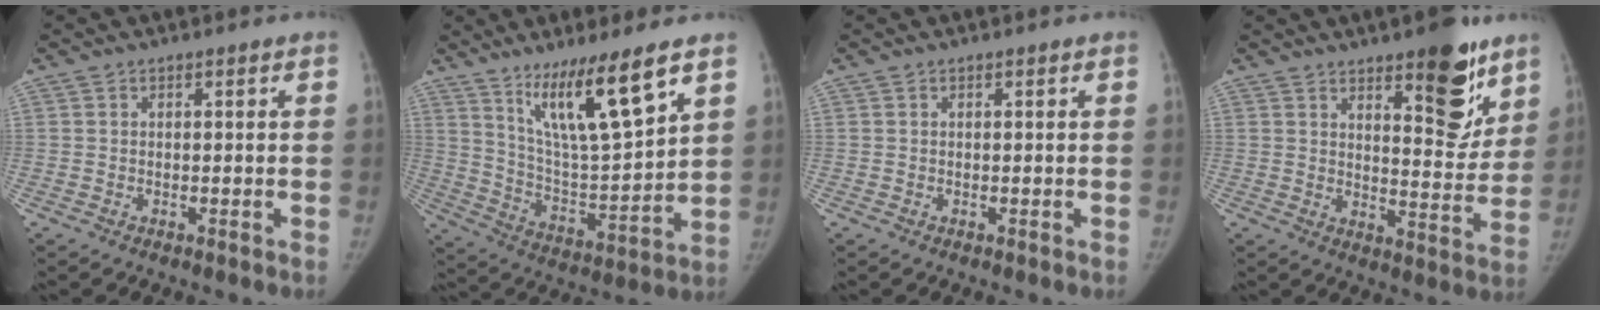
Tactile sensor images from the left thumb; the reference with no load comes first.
{"total": 16.3, "force": [10.1, 2.6, 12.5], "torque": [-0.207, -0.065, 0.195]}
{"total": 0.0}
{"total": 14.2, "force": [8.5, 5.2, 10.1], "torque": [-0.092, -0.056, 0.122]}